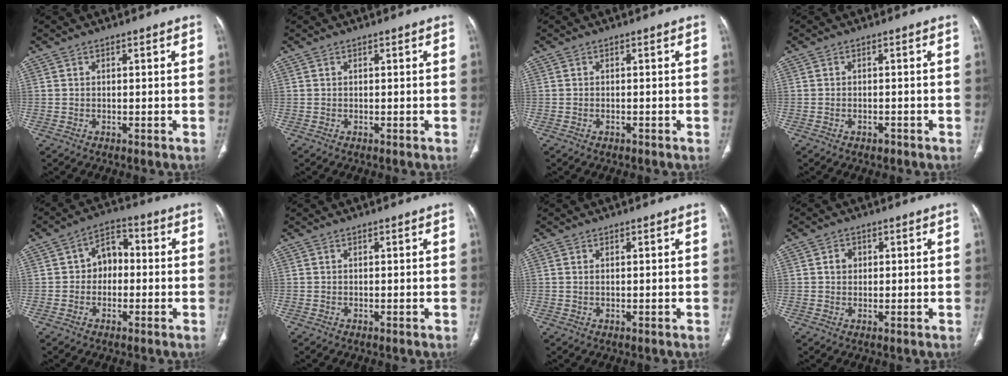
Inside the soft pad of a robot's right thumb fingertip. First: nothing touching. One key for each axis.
{"total": 0.0}
{"total": 0.6, "fx": -0.3, "fy": 0.4, "fz": 0.3, "tx": -0.011, "ty": 0.004, "tz": -0.002}
{"total": 1.3, "fx": -0.8, "fy": 0.8, "fz": 0.6, "tx": -0.013, "ty": 0.008, "tz": -0.007}
{"total": 6.6, "fx": -0.2, "fy": 5.0, "fz": 4.4, "tx": -0.042, "ty": 0.025, "tz": -0.016}
{"total": 0.0}
{"total": 0.6, "fx": 0.2, "fy": 0.3, "fz": 0.4, "tx": -0.013, "ty": 0.003, "tz": 0.006}
{"total": 2.3, "fx": 0.5, "fy": 2.0, "fz": 1.1, "tx": -0.009, "ty": 0.003, "tz": 0.007}